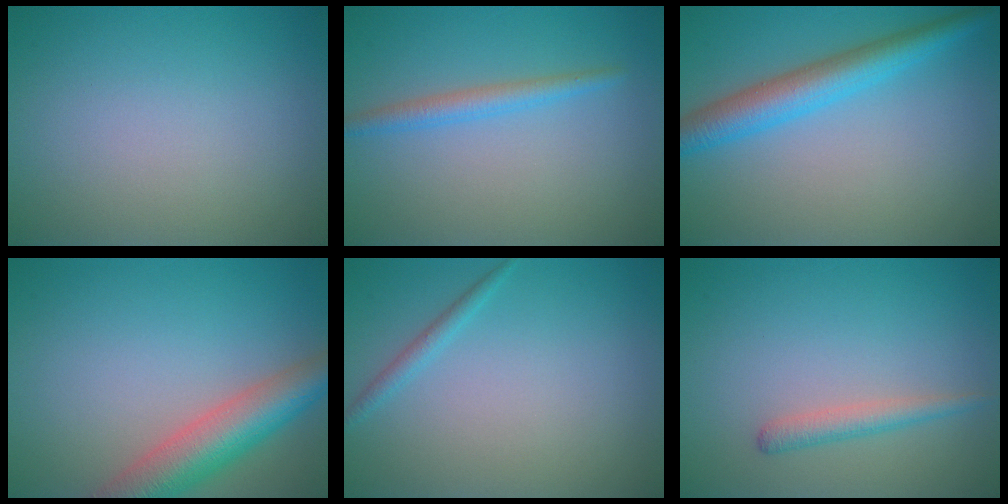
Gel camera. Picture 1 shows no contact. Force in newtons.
{"total": 2.1, "press": 2.0, "slide": 0.2}
{"total": 4.8, "press": 4.8, "slide": 0.2}
{"total": 6.7, "press": 6.7, "slide": 0.2}
{"total": 1.1, "press": 1.1, "slide": 0.1}
{"total": 1.7, "press": 1.7, "slide": 0.1}